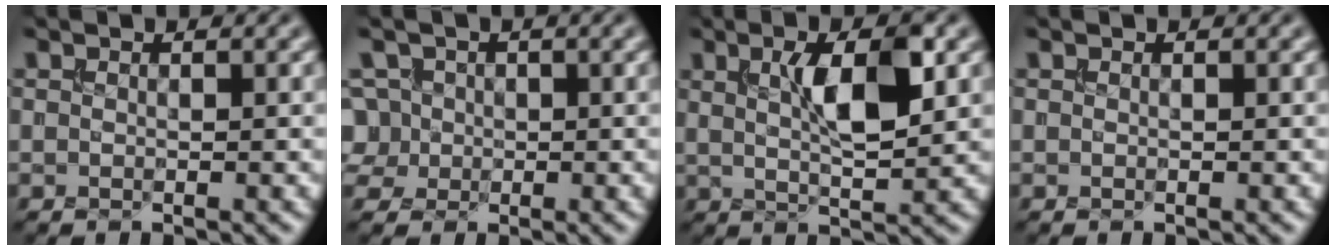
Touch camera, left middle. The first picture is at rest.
{"total": 3.8, "force": [-0.1, 3.5, 1.4], "torque": [-0.025, 0.031, -0.012]}
{"total": 5.2, "force": [1.6, 1.3, 4.8], "torque": [-0.089, 0.004, 0.027]}
{"total": 0.0}